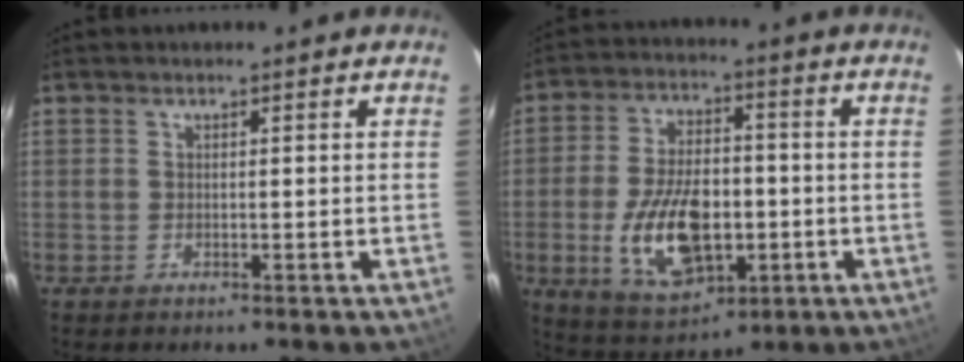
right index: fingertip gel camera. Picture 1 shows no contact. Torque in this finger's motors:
{"motor_torque": [1.30, -0.84, 0.33, 0.20]}